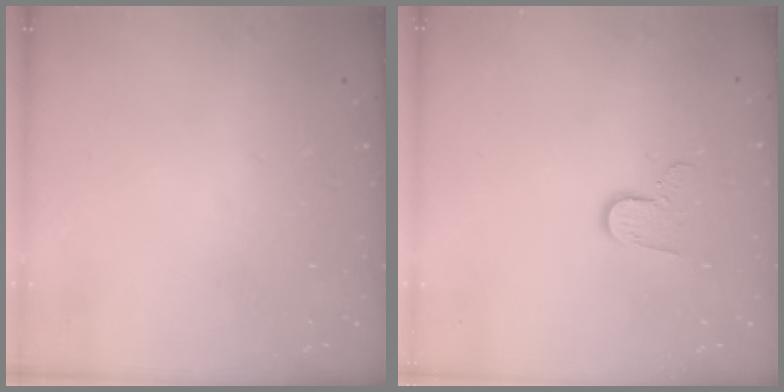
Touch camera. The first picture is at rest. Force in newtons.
{"total": 6.4, "press": 6.4, "slide": 0.5}